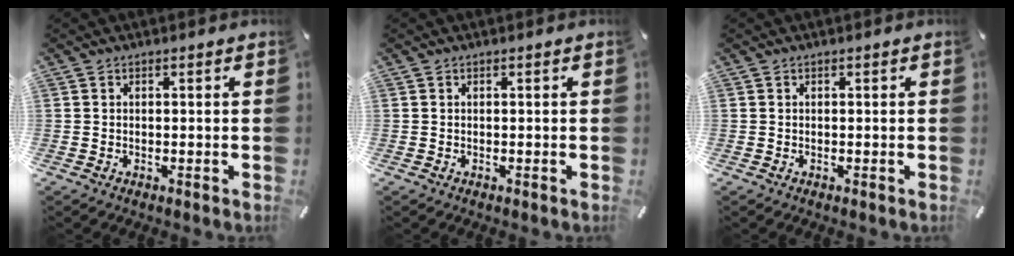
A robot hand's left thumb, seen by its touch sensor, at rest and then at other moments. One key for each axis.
{"total": 0.0}
{"total": 0.0}